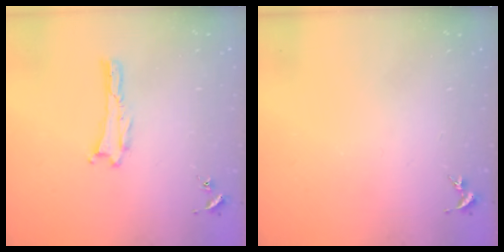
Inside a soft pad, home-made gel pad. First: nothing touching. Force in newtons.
{"total": 0.0}